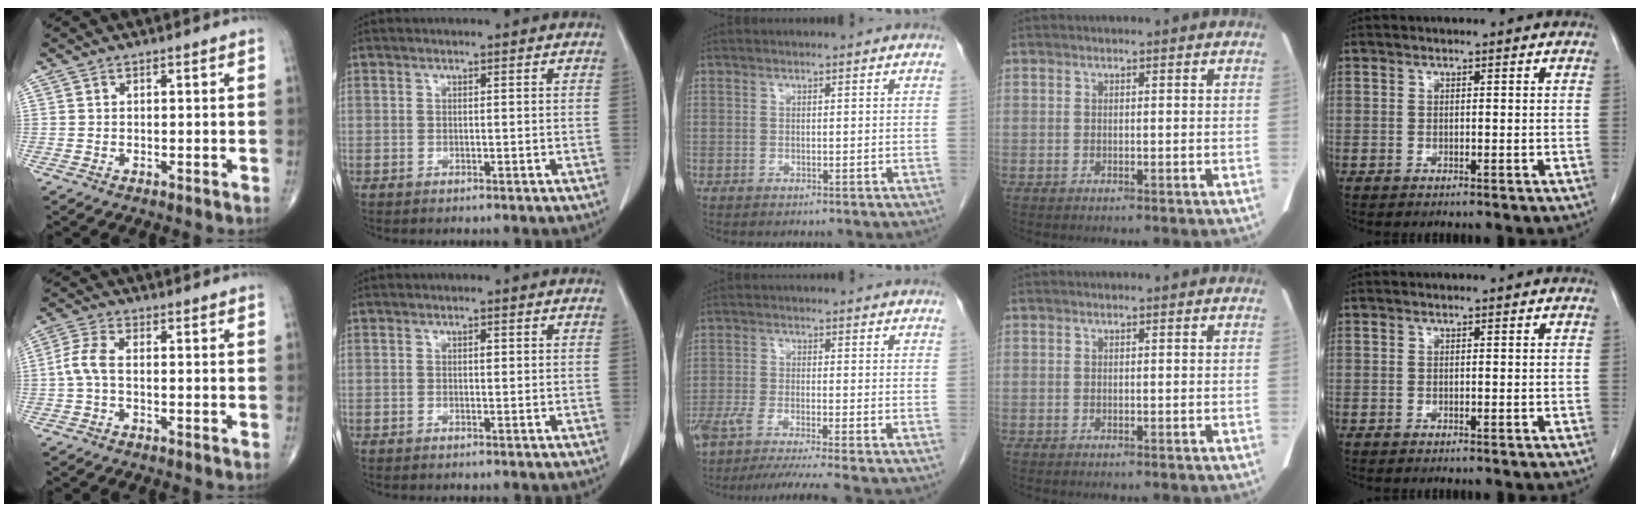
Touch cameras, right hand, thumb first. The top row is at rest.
{"thumb": {"total": 4.3, "force": [-0.6, 1.8, 3.8], "torque": [-0.094, 0.008, -0.020]}, "index": {"total": 0.6, "force": [0.1, 0.3, 0.5], "torque": [-0.009, 0.001, 0.001]}, "middle": {"total": 10.5, "force": [-9.0, -1.1, 5.4], "torque": [-0.071, -0.026, -0.143]}}